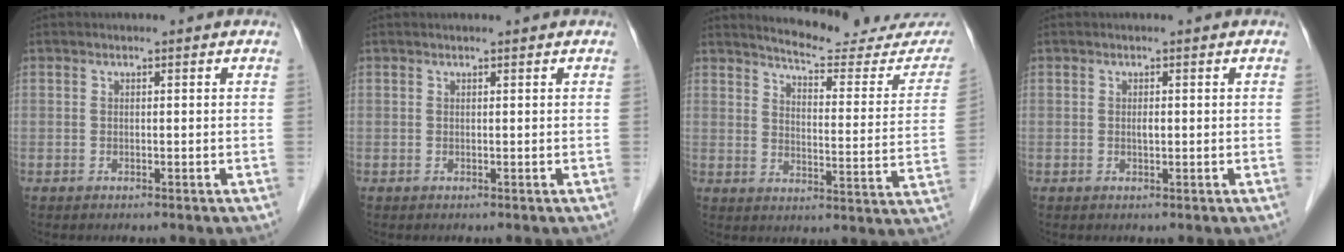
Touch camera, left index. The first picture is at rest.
{"total": 0.9, "force": [0.8, -0.1, 0.4], "torque": [-0.004, 0.008, 0.011]}
{"total": 19.3, "force": [18.3, 2.7, 5.6], "torque": [-0.063, -0.077, 0.214]}
{"total": 0.7, "force": [-0.1, 0.2, 0.7], "torque": [-0.011, -0.003, -0.004]}